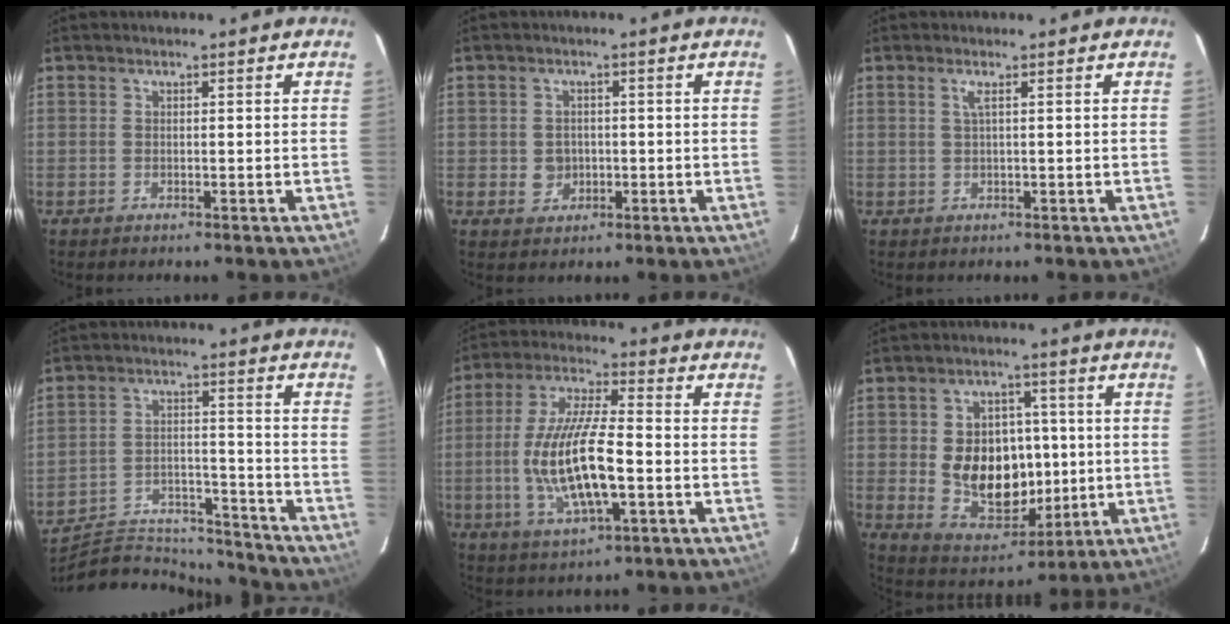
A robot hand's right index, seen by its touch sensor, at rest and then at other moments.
{"total": 3.4, "force": [-0.4, 3.2, 1.1], "torque": [-0.023, 0.006, 0.001]}
{"total": 1.2, "force": [0.4, -0.4, 1.1], "torque": [-0.020, 0.001, 0.005]}
{"total": 18.8, "force": [-17.9, 4.5, 3.6], "torque": [-0.080, 0.027, -0.259]}
{"total": 15.5, "force": [-3.0, 4.5, 14.6], "torque": [-0.296, -0.008, -0.049]}
{"total": 14.6, "force": [-0.5, 10.9, 9.7], "torque": [-0.192, 0.000, 0.018]}